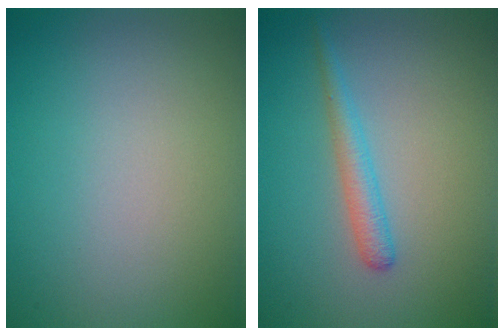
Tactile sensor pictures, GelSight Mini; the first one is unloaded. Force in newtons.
{"total": 1.9, "press": 1.9, "slide": 0.1}